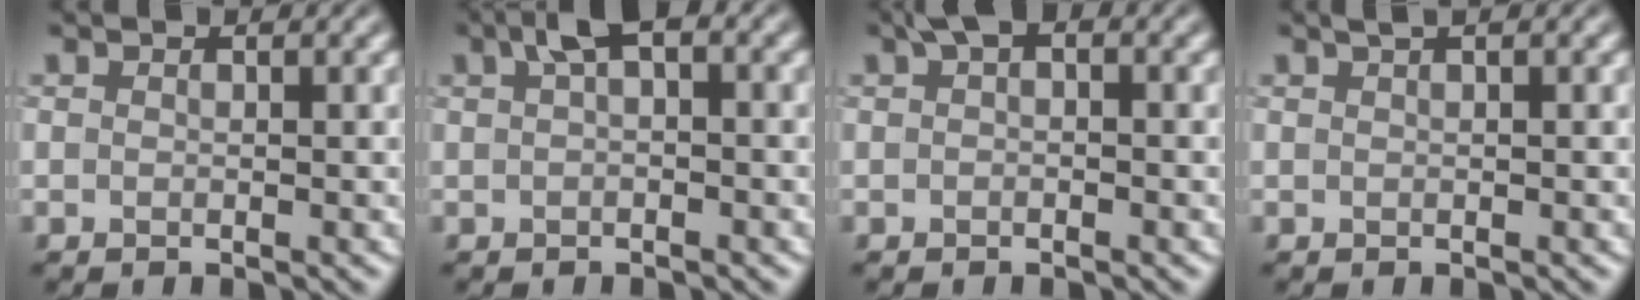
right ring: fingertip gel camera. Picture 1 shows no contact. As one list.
[{"total": 2.3, "force": [0.8, 0.8, 2.0], "torque": [-0.032, 0.016, 0.008]}, {"total": 1.4, "force": [0.5, 0.7, 1.1], "torque": [-0.018, 0.011, 0.004]}, {"total": 0.7, "force": [0.4, 0.2, 0.5], "torque": [-0.010, 0.006, 0.007]}]